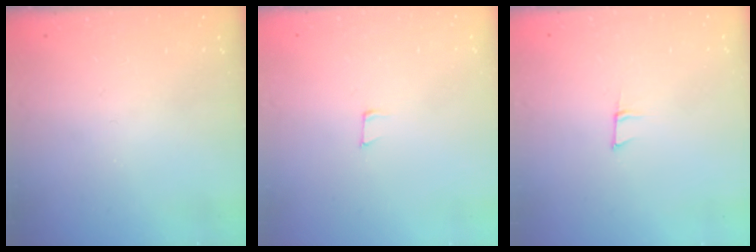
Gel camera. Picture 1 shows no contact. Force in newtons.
{"total": 4.1, "press": 4.0, "slide": 1.1}
{"total": 5.5, "press": 5.4, "slide": 0.8}